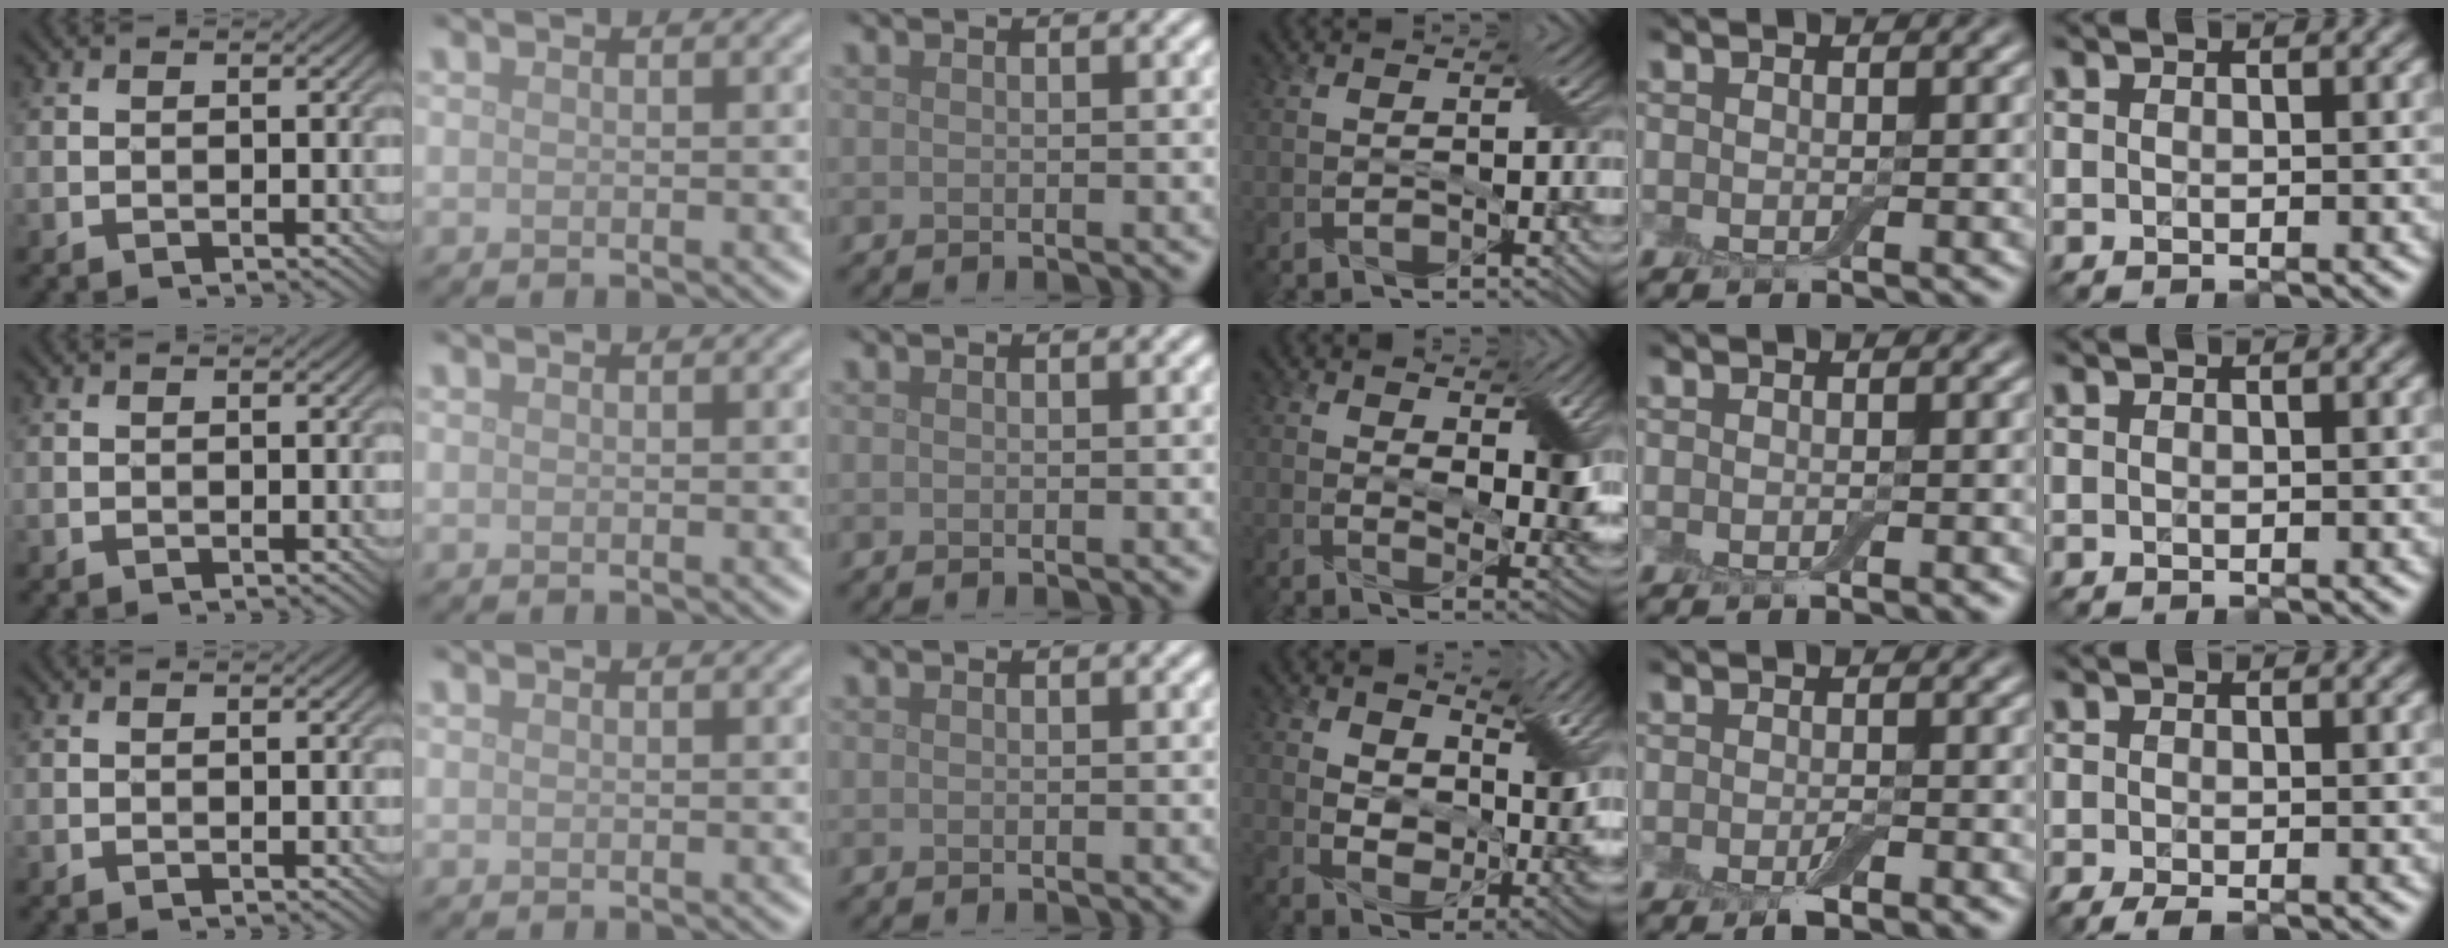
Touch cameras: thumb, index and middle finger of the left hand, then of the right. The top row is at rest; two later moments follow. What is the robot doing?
{"motion": "squeeze", "object": "air blower"}